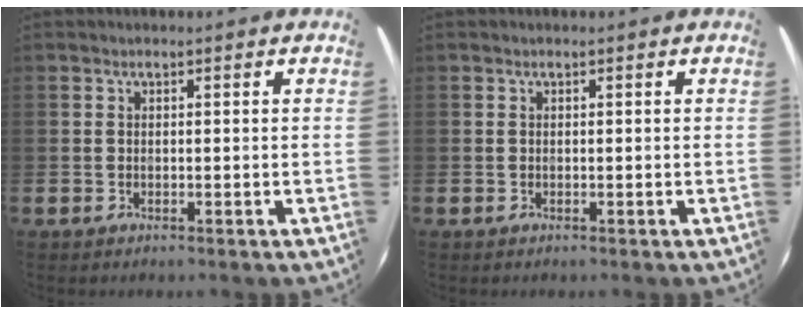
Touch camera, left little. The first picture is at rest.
{"total": 0.0}